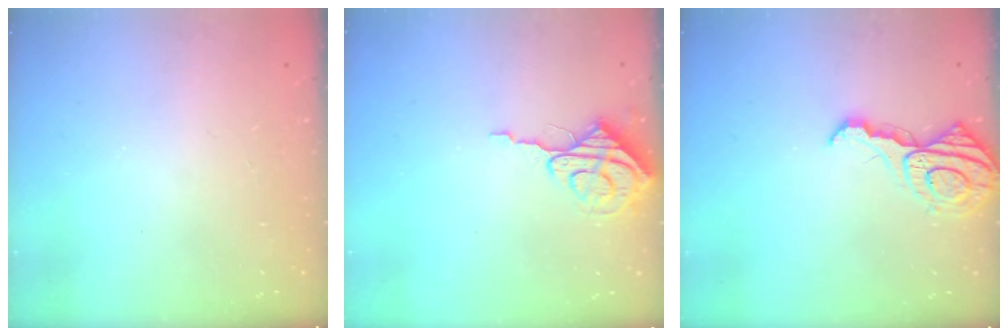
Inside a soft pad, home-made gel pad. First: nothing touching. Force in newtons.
{"total": 7.9, "press": 7.9, "slide": 0.6}
{"total": 12.3, "press": 12.3, "slide": 0.8}